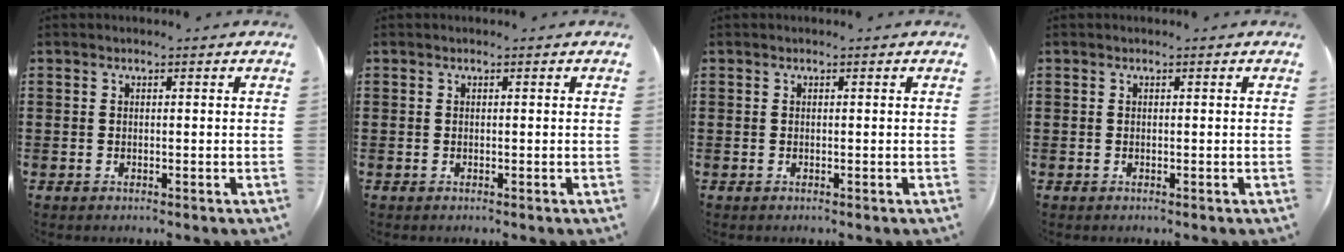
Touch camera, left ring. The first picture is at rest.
{"total": 0.0}
{"total": 0.0}
{"total": 0.0}